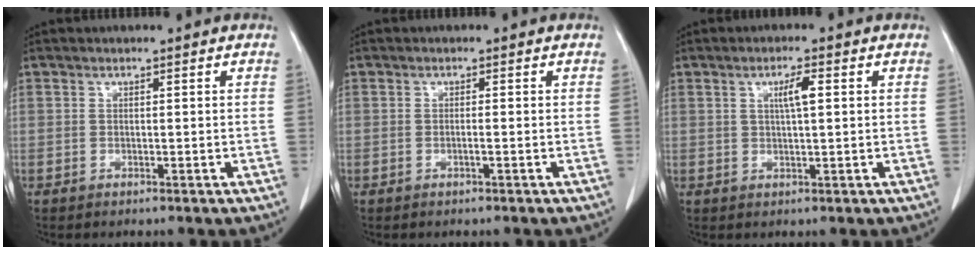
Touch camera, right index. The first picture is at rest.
{"total": 0.7, "force": [-0.3, -0.1, 0.6], "torque": [-0.011, 0.001, -0.005]}
{"total": 3.0, "force": [0.8, 0.2, 2.9], "torque": [-0.051, 0.001, 0.015]}